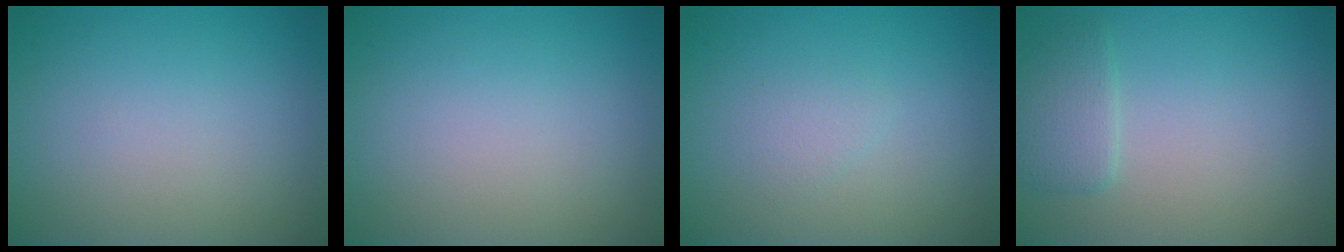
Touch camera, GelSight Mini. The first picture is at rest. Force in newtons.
{"total": 0.0}
{"total": 1.0, "press": 1.0, "slide": 0.0}
{"total": 2.0, "press": 2.0, "slide": 0.3}